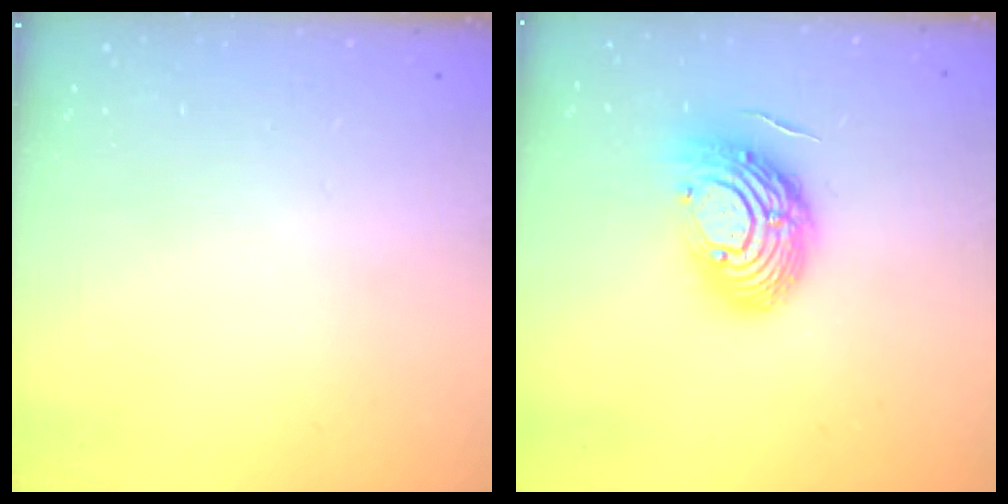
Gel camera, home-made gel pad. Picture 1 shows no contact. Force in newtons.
{"total": 14.9, "press": 14.9, "slide": 1.3}